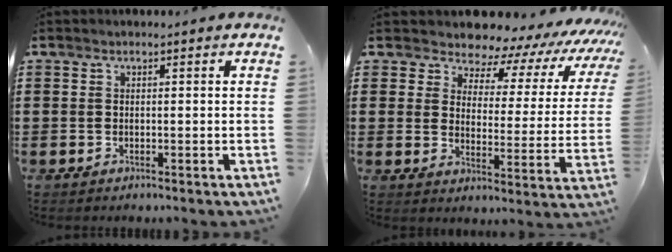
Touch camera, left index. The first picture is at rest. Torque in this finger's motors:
{"motor_torque": [2.14, 0.00, 0.38, 0.00]}